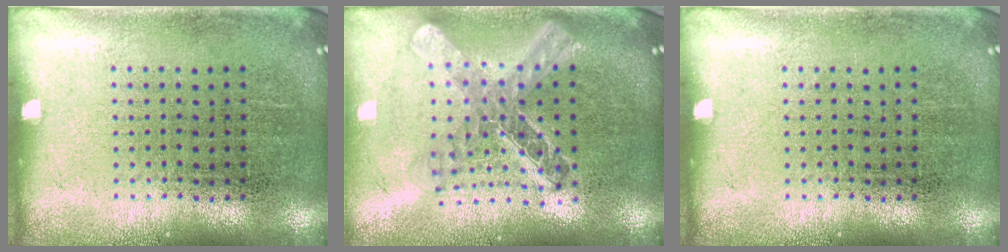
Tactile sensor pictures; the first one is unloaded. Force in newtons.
{"total": 2.3, "press": 1.9, "slide": 1.3}
{"total": 0.0}